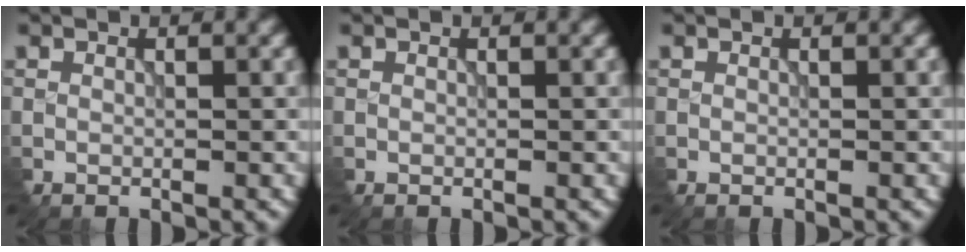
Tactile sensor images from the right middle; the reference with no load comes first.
{"total": 0.0}
{"total": 0.0}